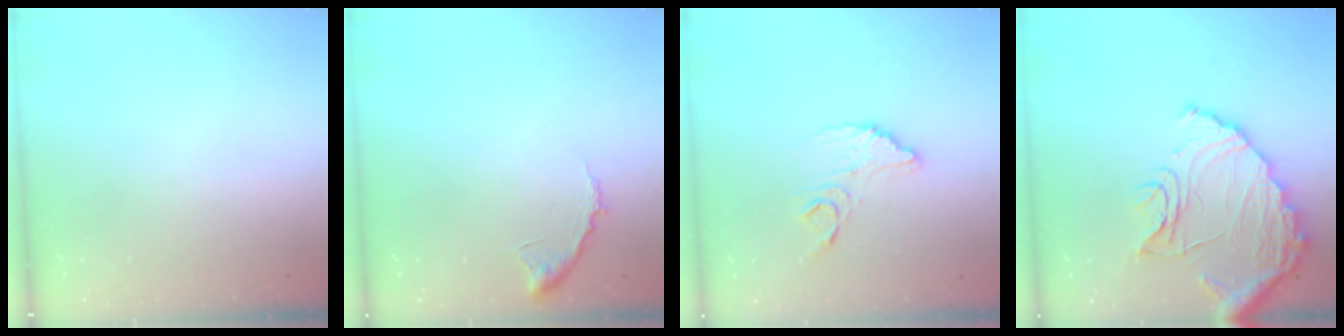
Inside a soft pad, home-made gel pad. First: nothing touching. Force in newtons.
{"total": 6.9, "press": 6.9, "slide": 0.6}
{"total": 12.0, "press": 12.0, "slide": 0.8}
{"total": 17.4, "press": 17.3, "slide": 1.3}